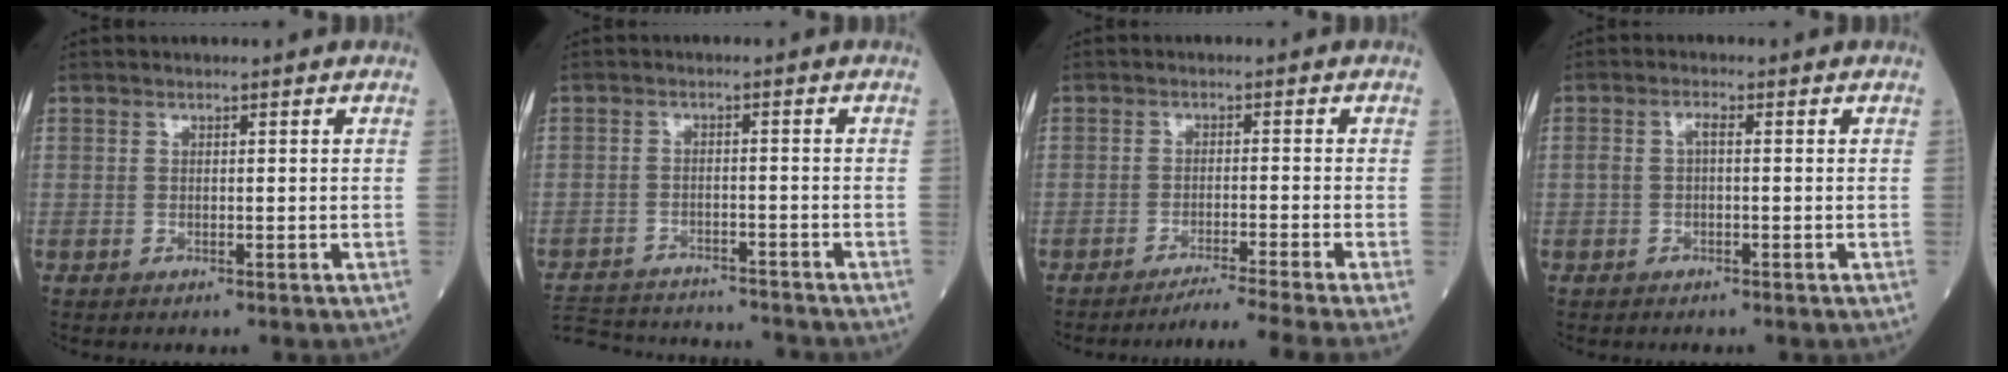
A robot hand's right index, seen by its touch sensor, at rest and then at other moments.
{"total": 14.8, "force": [-14.1, 2.6, 4.0], "torque": [-0.091, 0.001, -0.201]}
{"total": 8.5, "force": [-7.3, -3.0, 3.3], "torque": [-0.027, -0.018, -0.112]}
{"total": 1.7, "force": [0.0, 0.6, 1.6], "torque": [-0.033, 0.008, -0.001]}